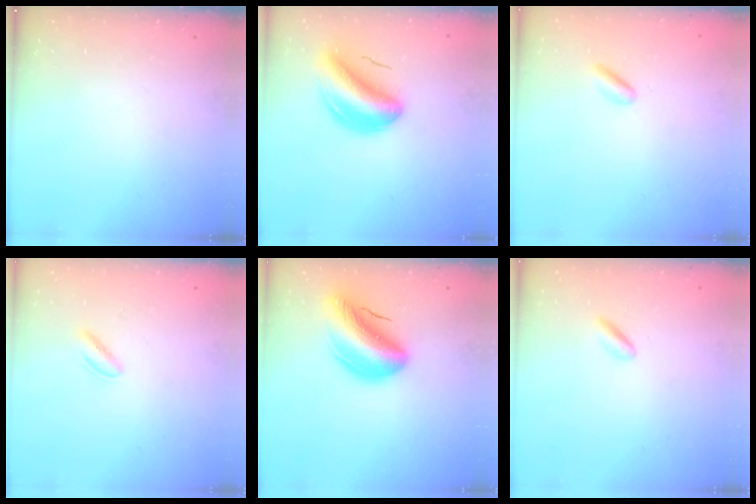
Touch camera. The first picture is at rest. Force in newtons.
{"total": 8.7, "press": 8.2, "slide": 2.7}
{"total": 2.5, "press": 2.4, "slide": 0.7}
{"total": 2.3, "press": 2.1, "slide": 0.9}
{"total": 12.6, "press": 12.1, "slide": 3.4}
{"total": 1.4, "press": 1.2, "slide": 0.8}